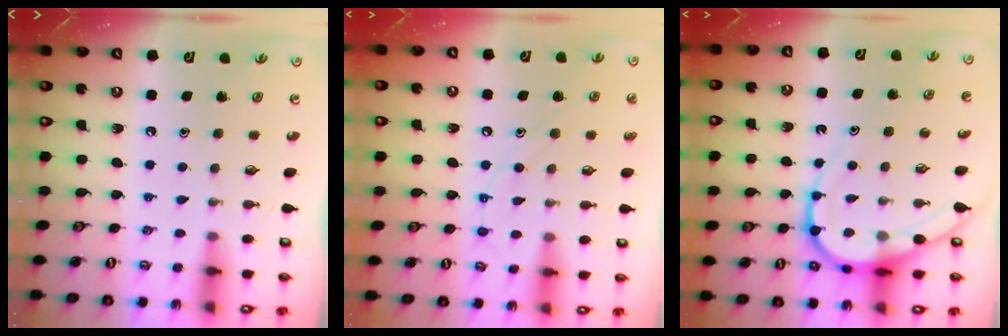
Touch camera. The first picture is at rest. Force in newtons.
{"total": 9.6, "press": 9.6, "slide": 0.7}
{"total": 10.8, "press": 10.8, "slide": 1.0}